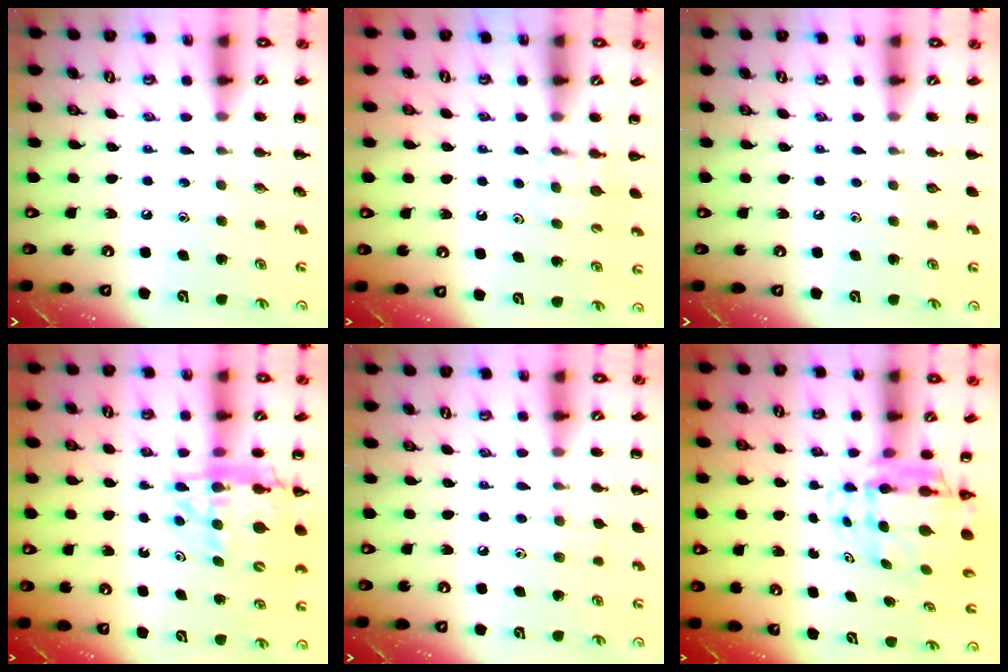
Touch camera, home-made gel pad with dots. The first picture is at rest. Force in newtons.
{"total": 4.8, "press": 4.5, "slide": 1.5}
{"total": 0.0}
{"total": 15.0, "press": 14.5, "slide": 4.1}
{"total": 5.8, "press": 5.3, "slide": 2.2}
{"total": 7.2, "press": 6.9, "slide": 2.0}